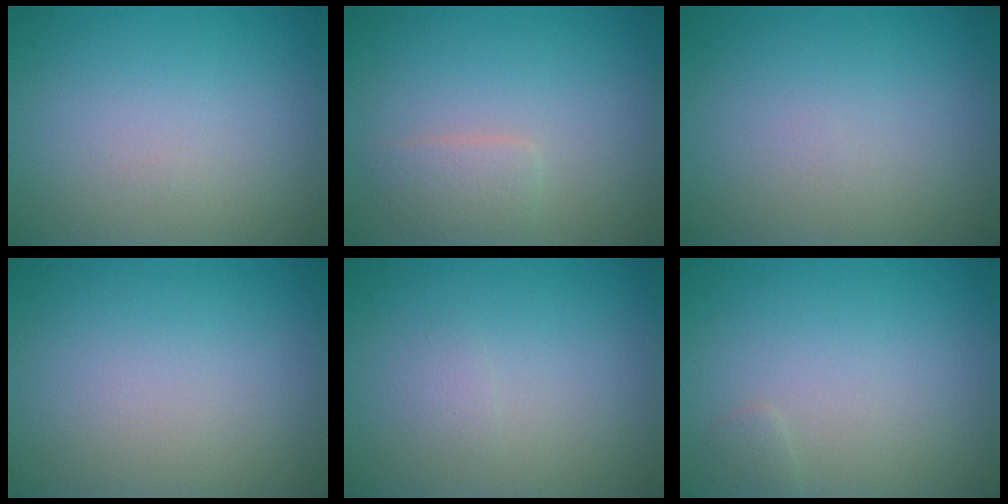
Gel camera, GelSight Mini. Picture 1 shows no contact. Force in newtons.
{"total": 1.8, "press": 1.8, "slide": 0.0}
{"total": 0.0}
{"total": 0.0}
{"total": 0.7, "press": 0.7, "slide": 0.0}
{"total": 0.6, "press": 0.6, "slide": 0.1}